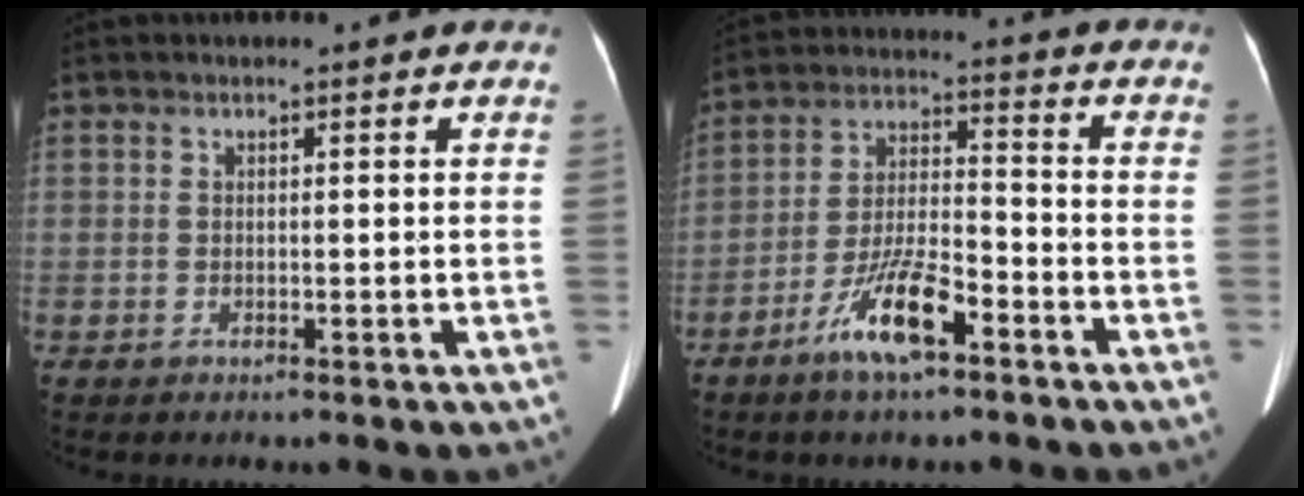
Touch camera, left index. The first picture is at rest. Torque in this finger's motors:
{"motor_torque": [1.14, 1.00, 0.21, 0.06]}